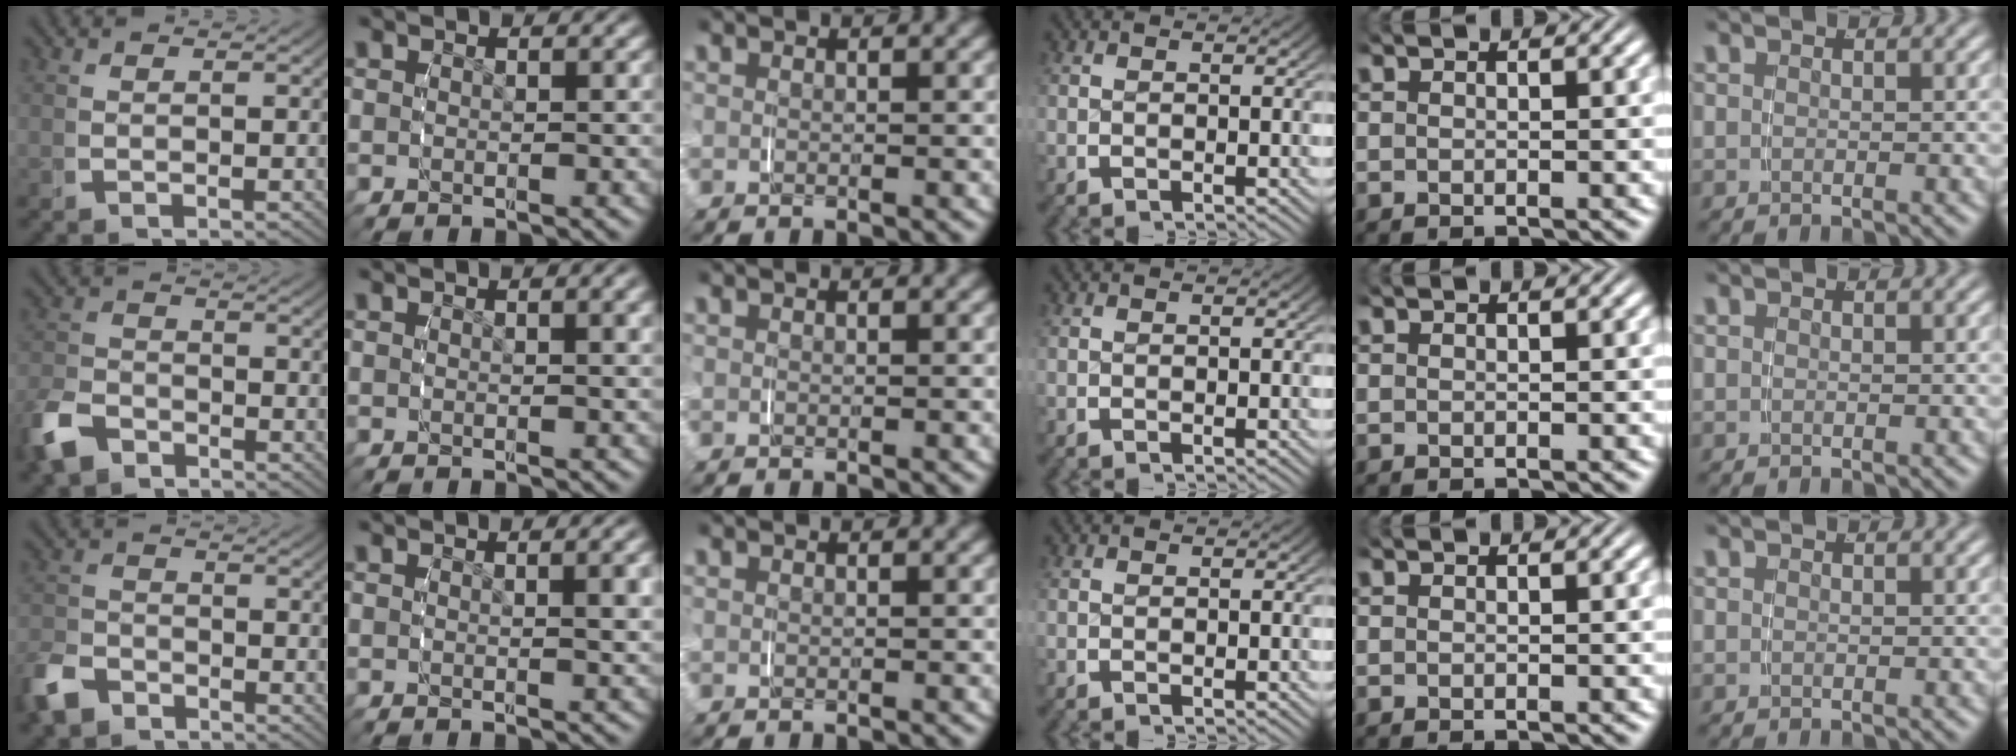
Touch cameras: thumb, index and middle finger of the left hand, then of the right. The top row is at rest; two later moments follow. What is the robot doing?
{"motion": "grasp_and_lifting", "object": "lipstick"}